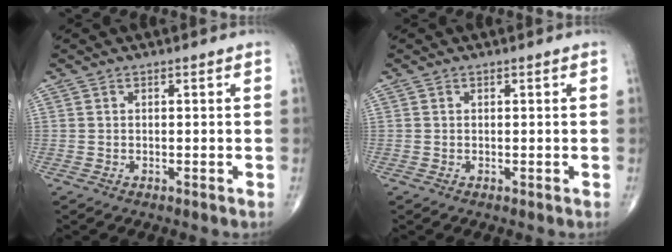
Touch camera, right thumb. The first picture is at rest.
{"total": 0.0}